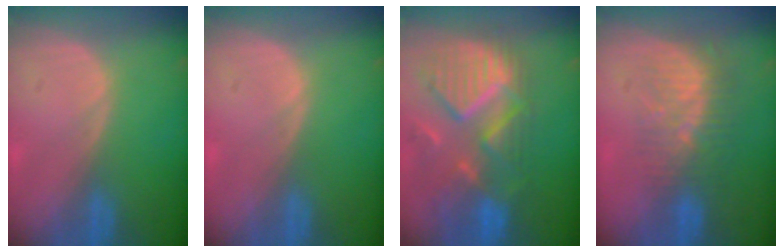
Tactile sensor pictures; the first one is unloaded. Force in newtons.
{"total": 0.0}
{"total": 12.1, "press": 10.5, "slide": 6.0}
{"total": 8.5, "press": 7.4, "slide": 4.1}